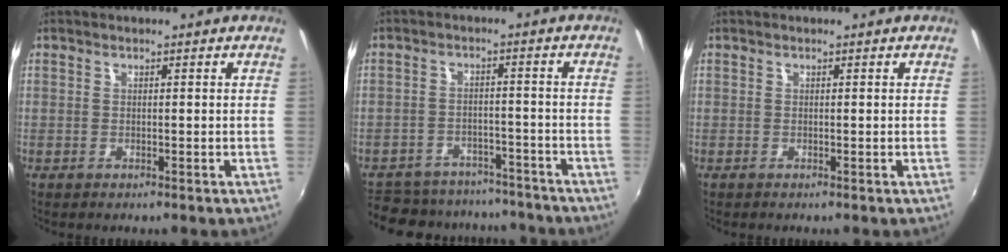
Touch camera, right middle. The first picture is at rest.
{"total": 18.2, "force": [-15.5, 7.5, 5.7], "torque": [-0.141, 0.015, -0.205]}
{"total": 0.0}